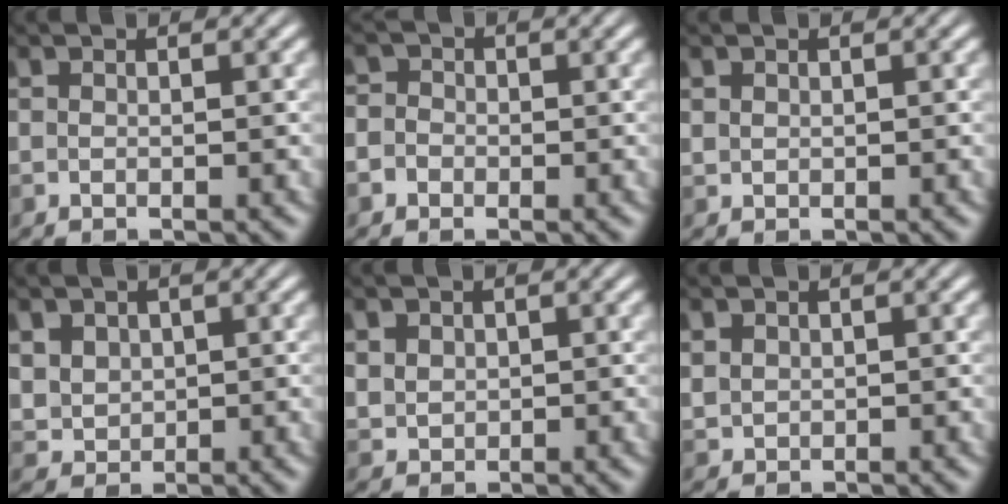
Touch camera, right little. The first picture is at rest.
{"total": 2.8, "force": [-0.4, 2.6, 1.1], "torque": [-0.020, 0.012, -0.021]}
{"total": 0.7, "force": [0.5, 0.5, 0.0], "torque": [-0.006, 0.000, 0.010]}
{"total": 2.2, "force": [0.8, 1.9, 0.6], "torque": [-0.031, -0.005, 0.025]}
{"total": 1.6, "force": [0.7, 1.4, 0.3], "torque": [-0.022, -0.003, 0.014]}
{"total": 1.5, "force": [0.8, 1.2, 0.3], "torque": [-0.022, -0.002, 0.017]}